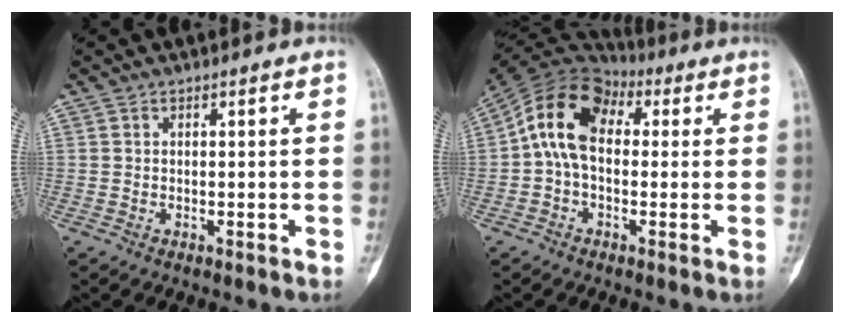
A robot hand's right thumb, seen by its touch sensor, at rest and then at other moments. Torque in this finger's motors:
{"motor_torque": [1.47, 1.72, 1.20, -0.50, 0.14]}